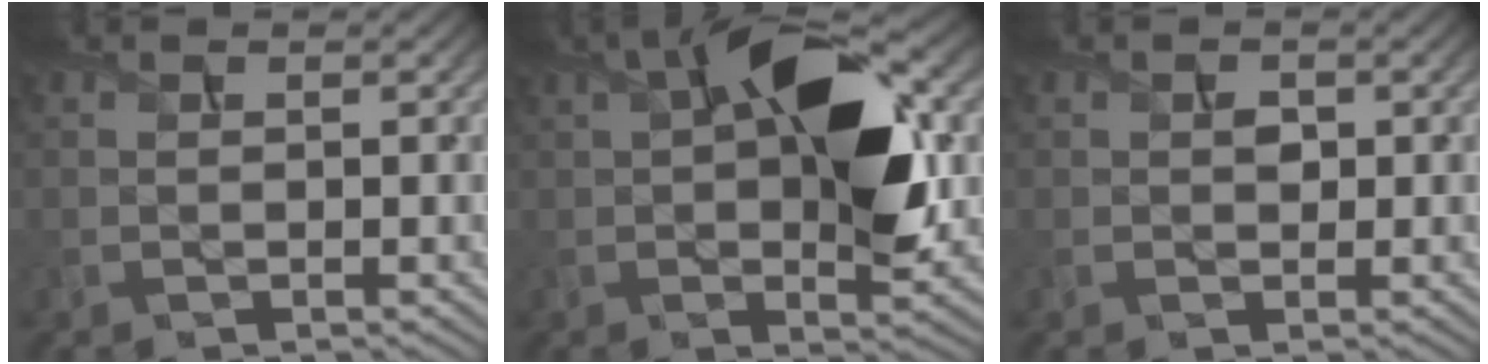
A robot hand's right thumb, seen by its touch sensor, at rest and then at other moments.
{"total": 12.9, "force": [2.4, 5.7, 11.3], "torque": [-0.178, 0.009, 0.034]}
{"total": 1.2, "force": [0.1, 0.9, 0.7], "torque": [-0.013, -0.005, 0.002]}